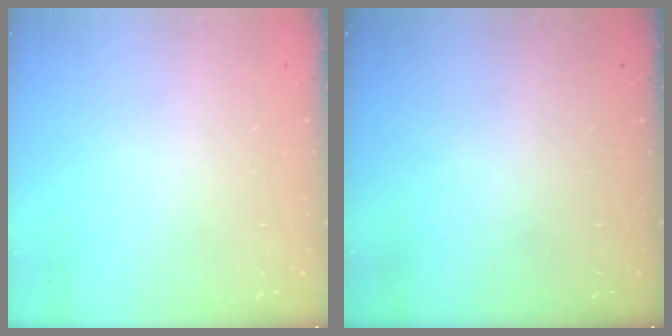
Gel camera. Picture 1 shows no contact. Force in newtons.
{"total": 0.0}